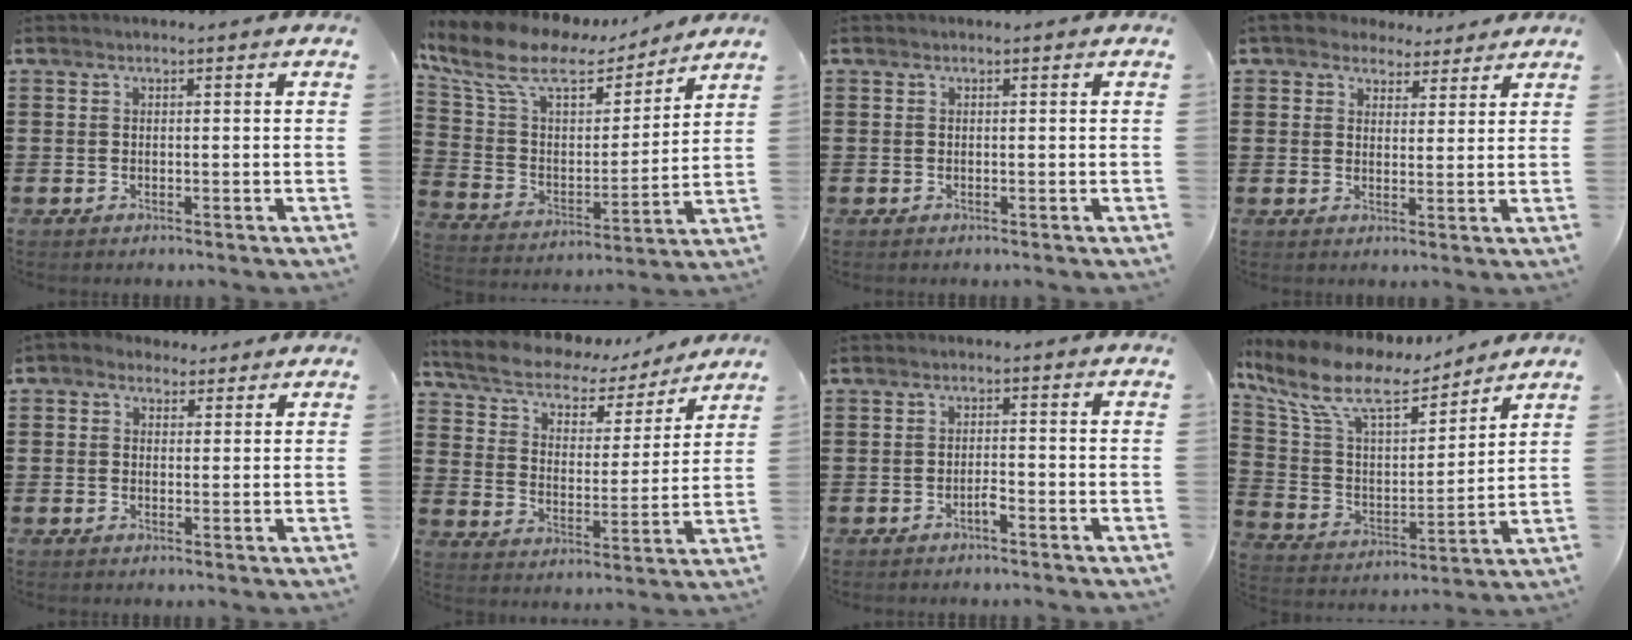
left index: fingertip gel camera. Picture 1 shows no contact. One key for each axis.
{"total": 11.6, "fx": 8.2, "fy": 4.6, "fz": 6.8, "tx": -0.165, "ty": -0.036, "tz": 0.138}
{"total": 0.0}
{"total": 4.7, "fx": 4.0, "fy": 2.1, "fz": 1.0, "tx": -0.037, "ty": 0.000, "tz": 0.076}
{"total": 1.8, "fx": 1.0, "fy": 1.5, "fz": 0.3, "tx": -0.012, "ty": 0.008, "tz": 0.018}
{"total": 6.3, "fx": 5.5, "fy": 2.3, "fz": 2.1, "tx": -0.070, "ty": -0.033, "tz": 0.093}
{"total": 1.7, "fx": -1.1, "fy": 0.3, "fz": 1.3, "tx": -0.026, "ty": 0.000, "tz": -0.021}
{"total": 11.6, "fx": 8.7, "fy": 3.6, "fz": 6.8, "tx": -0.167, "ty": -0.046, "tz": 0.150}